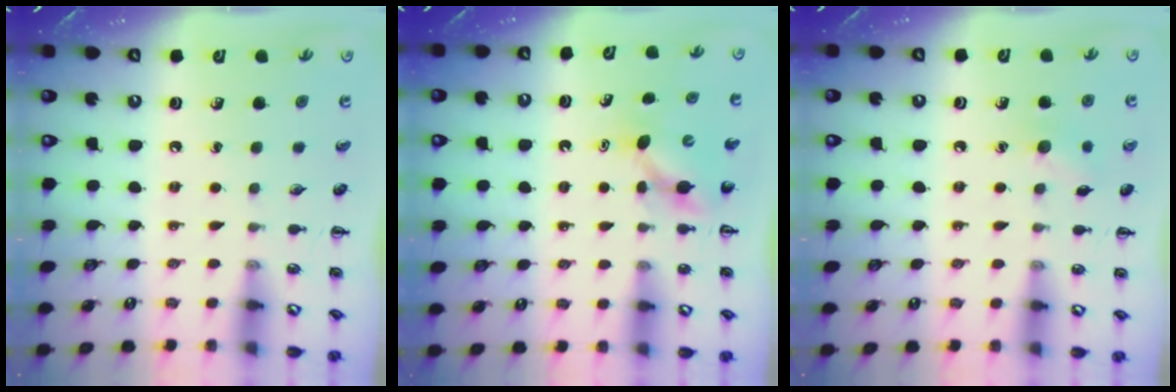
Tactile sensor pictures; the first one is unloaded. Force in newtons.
{"total": 4.3, "press": 4.1, "slide": 1.2}
{"total": 7.1, "press": 6.9, "slide": 1.6}